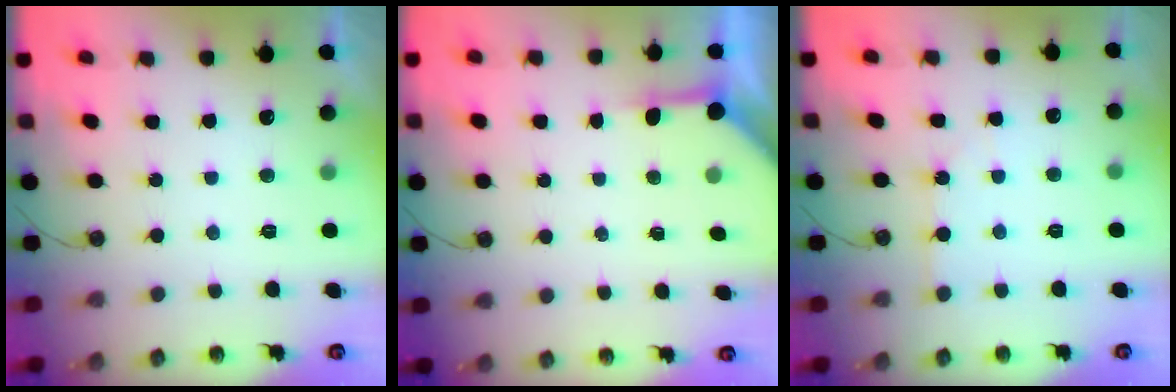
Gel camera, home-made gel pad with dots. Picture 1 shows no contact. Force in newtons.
{"total": 4.0, "press": 3.9, "slide": 0.5}
{"total": 2.0, "press": 2.0, "slide": 0.2}